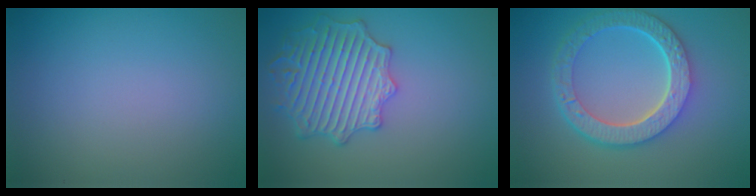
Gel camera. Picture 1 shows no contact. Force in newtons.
{"total": 5.0, "press": 4.8, "slide": 1.4}
{"total": 6.7, "press": 4.8, "slide": 4.6}